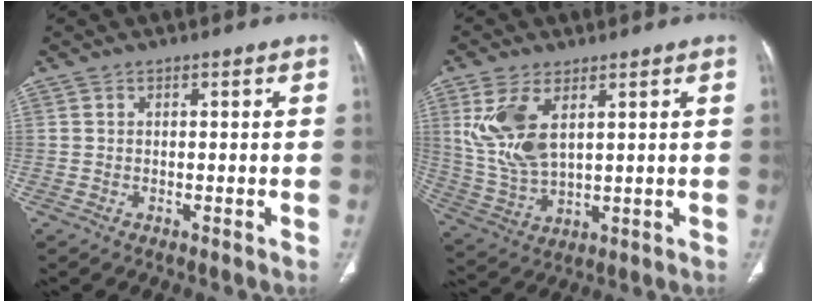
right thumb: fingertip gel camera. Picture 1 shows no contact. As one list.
[{"total": 11.1, "force": [4.0, 5.4, 8.8], "torque": [-0.190, -0.014, 0.094]}]